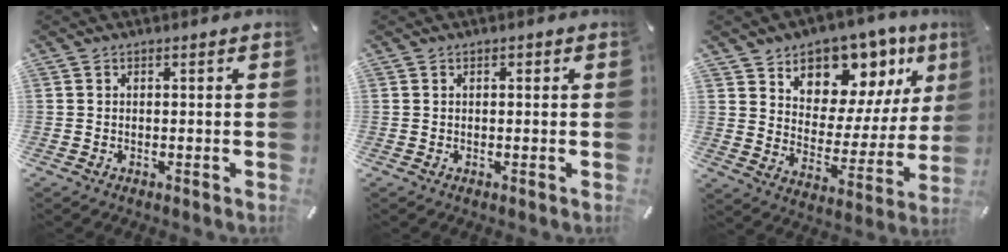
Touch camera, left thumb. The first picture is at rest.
{"total": 0.6, "force": [0.2, 0.4, 0.4], "torque": [-0.008, 0.003, 0.003]}
{"total": 11.2, "force": [7.7, 7.8, 2.5], "torque": [-0.038, -0.082, 0.139]}